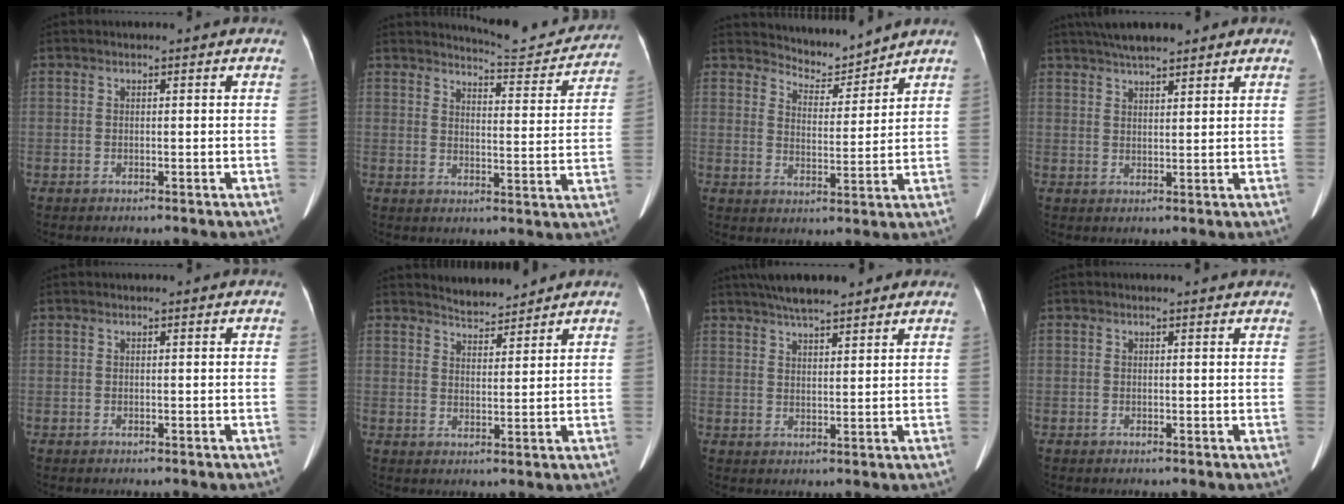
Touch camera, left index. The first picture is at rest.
{"total": 11.9, "force": [11.7, 1.1, 1.7], "torque": [-0.016, -0.034, 0.139]}
{"total": 5.6, "force": [5.6, 0.5, -0.4], "torque": [0.001, -0.005, 0.094]}
{"total": 8.2, "force": [6.8, 1.5, 4.3], "torque": [-0.062, 0.028, 0.110]}
{"total": 0.0}
{"total": 4.7, "force": [4.7, 0.7, 0.5], "torque": [-0.012, 0.008, 0.077]}
{"total": 10.2, "force": [8.6, 1.7, 5.3], "torque": [-0.080, 0.028, 0.132]}
{"total": 2.0, "force": [2.0, 0.5, 0.3], "torque": [-0.013, 0.007, 0.013]}